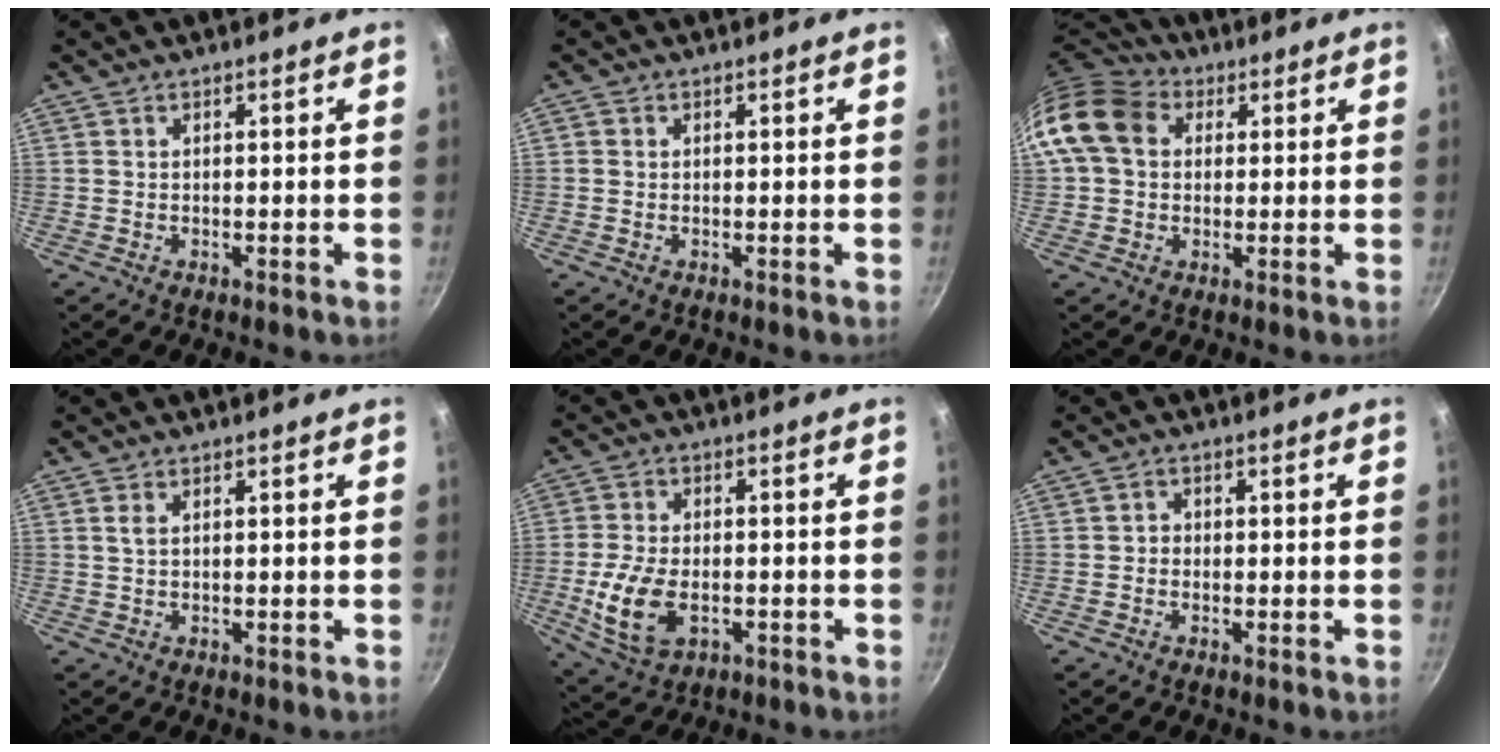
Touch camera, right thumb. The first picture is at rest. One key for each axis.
{"total": 0.6, "fx": 0.0, "fy": 0.5, "fz": 0.1, "tx": -0.001, "ty": 0.002, "tz": -0.002}
{"total": 13.0, "fx": 2.8, "fy": 10.3, "fz": 7.4, "tx": -0.123, "ty": 0.025, "tz": 0.035}
{"total": 1.2, "fx": 0.5, "fy": 0.6, "fz": 0.9, "tx": -0.020, "ty": -0.001, "tz": 0.012}
{"total": 10.4, "fx": -2.5, "fy": 6.2, "fz": 7.9, "tx": -0.159, "ty": 0.003, "tz": -0.041}
{"total": 1.4, "fx": -0.3, "fy": 1.3, "fz": 0.4, "tx": -0.002, "ty": 0.004, "tz": -0.007}